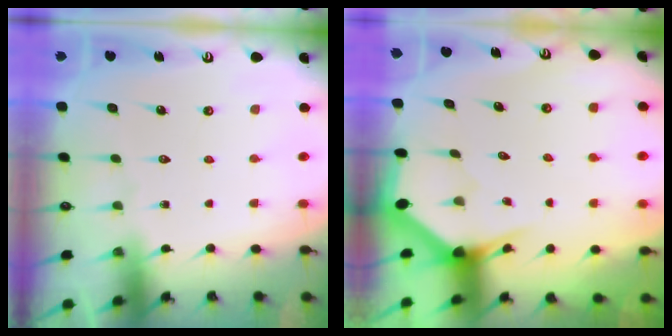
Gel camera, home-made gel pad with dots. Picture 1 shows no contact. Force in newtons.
{"total": 3.2, "press": 3.2, "slide": 0.1}